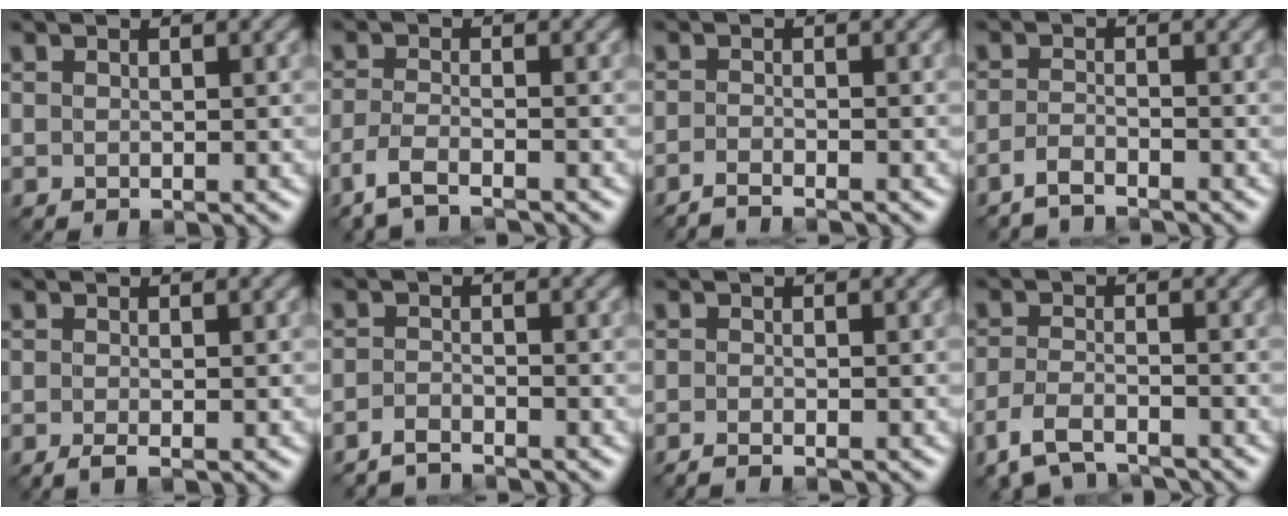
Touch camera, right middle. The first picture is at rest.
{"total": 2.8, "force": [-2.4, 0.3, 1.6], "torque": [-0.040, -0.002, -0.058]}
{"total": 1.7, "force": [-1.6, -0.2, 0.6], "torque": [-0.010, -0.001, -0.037]}
{"total": 2.0, "force": [-1.9, 0.0, 0.6], "torque": [-0.016, 0.004, -0.044]}
{"total": 1.0, "force": [-0.6, -0.1, 0.8], "torque": [-0.023, 0.000, -0.015]}
{"total": 1.9, "force": [-1.8, -0.1, 0.3], "torque": [-0.007, 0.005, -0.042]}
{"total": 1.2, "force": [-1.0, -0.2, 0.5], "torque": [-0.012, -0.003, -0.023]}
{"total": 4.5, "force": [-3.7, 1.5, 2.1], "torque": [-0.047, -0.006, -0.080]}